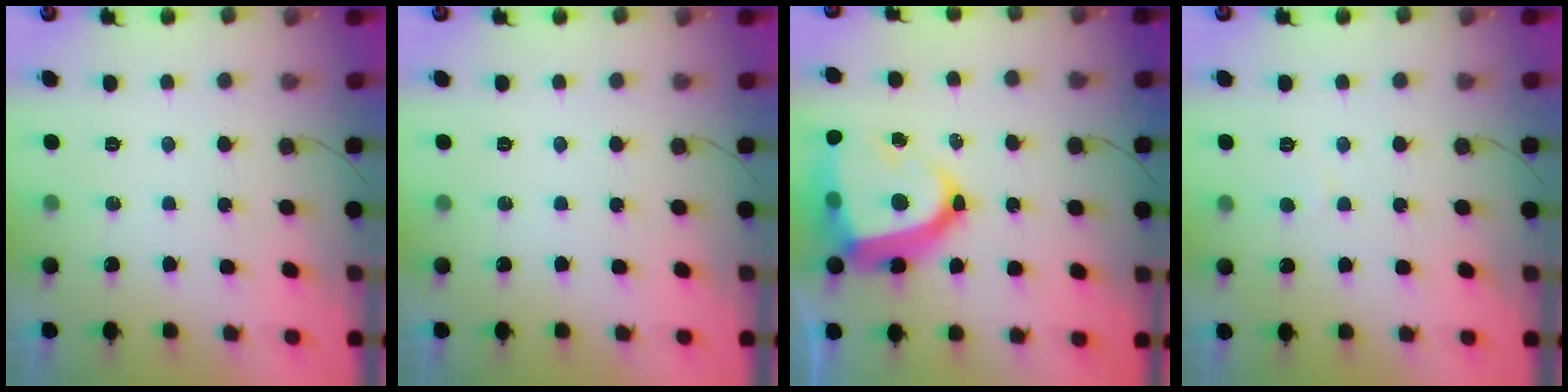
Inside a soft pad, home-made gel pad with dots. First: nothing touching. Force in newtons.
{"total": 0.0}
{"total": 20.6, "press": 20.5, "slide": 1.9}
{"total": 2.2, "press": 2.2, "slide": 0.3}